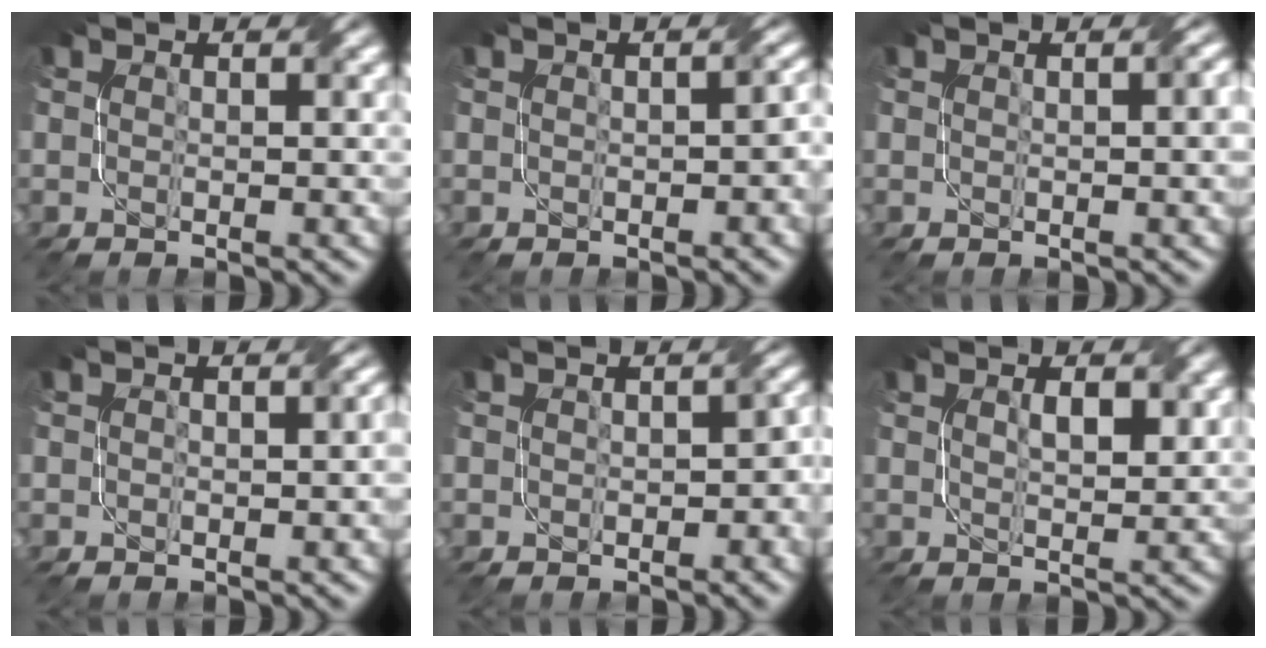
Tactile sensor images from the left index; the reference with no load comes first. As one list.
[{"total": 1.7, "force": [-0.3, 0.5, 1.6], "torque": [-0.025, 0.002, -0.001]}, {"total": 2.5, "force": [0.3, 0.7, 2.3], "torque": [-0.023, 0.008, 0.003]}, {"total": 1.6, "force": [-0.2, 0.8, 1.4], "torque": [-0.017, -0.001, 0.000]}, {"total": 2.7, "force": [-0.3, 1.6, 2.2], "torque": [-0.021, -0.003, -0.003]}, {"total": 2.1, "force": [0.8, 0.7, 1.8], "torque": [-0.034, -0.001, 0.017]}]